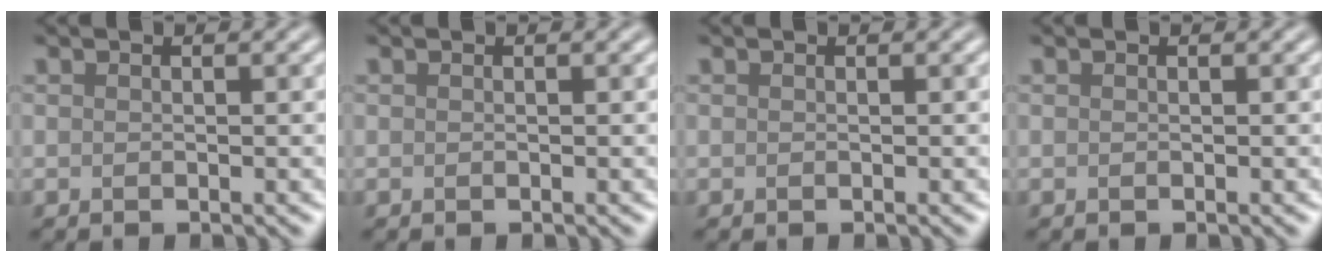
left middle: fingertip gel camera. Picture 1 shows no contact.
{"total": 0.0}
{"total": 0.0}
{"total": 0.0}